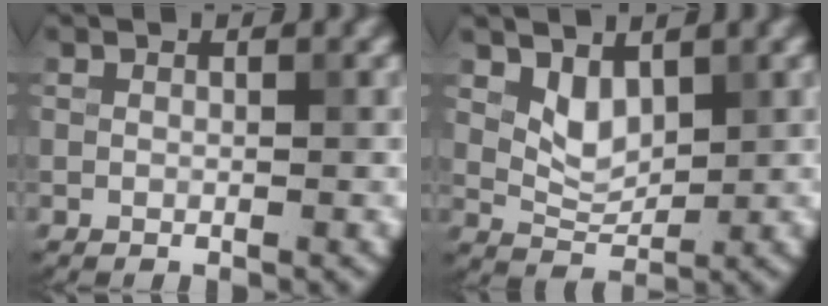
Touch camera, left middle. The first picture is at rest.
{"total": 2.7, "force": [1.4, 1.5, 1.7], "torque": [-0.032, -0.009, 0.032]}